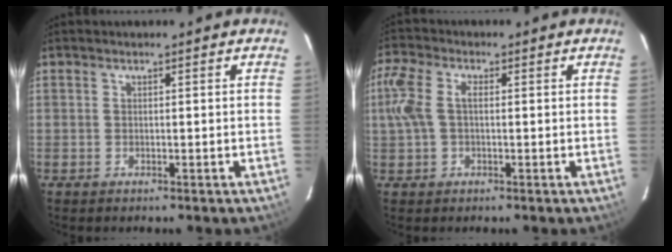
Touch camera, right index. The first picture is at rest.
{"total": 6.1, "force": [0.3, 3.4, 5.0], "torque": [-0.117, 0.014, 0.005]}